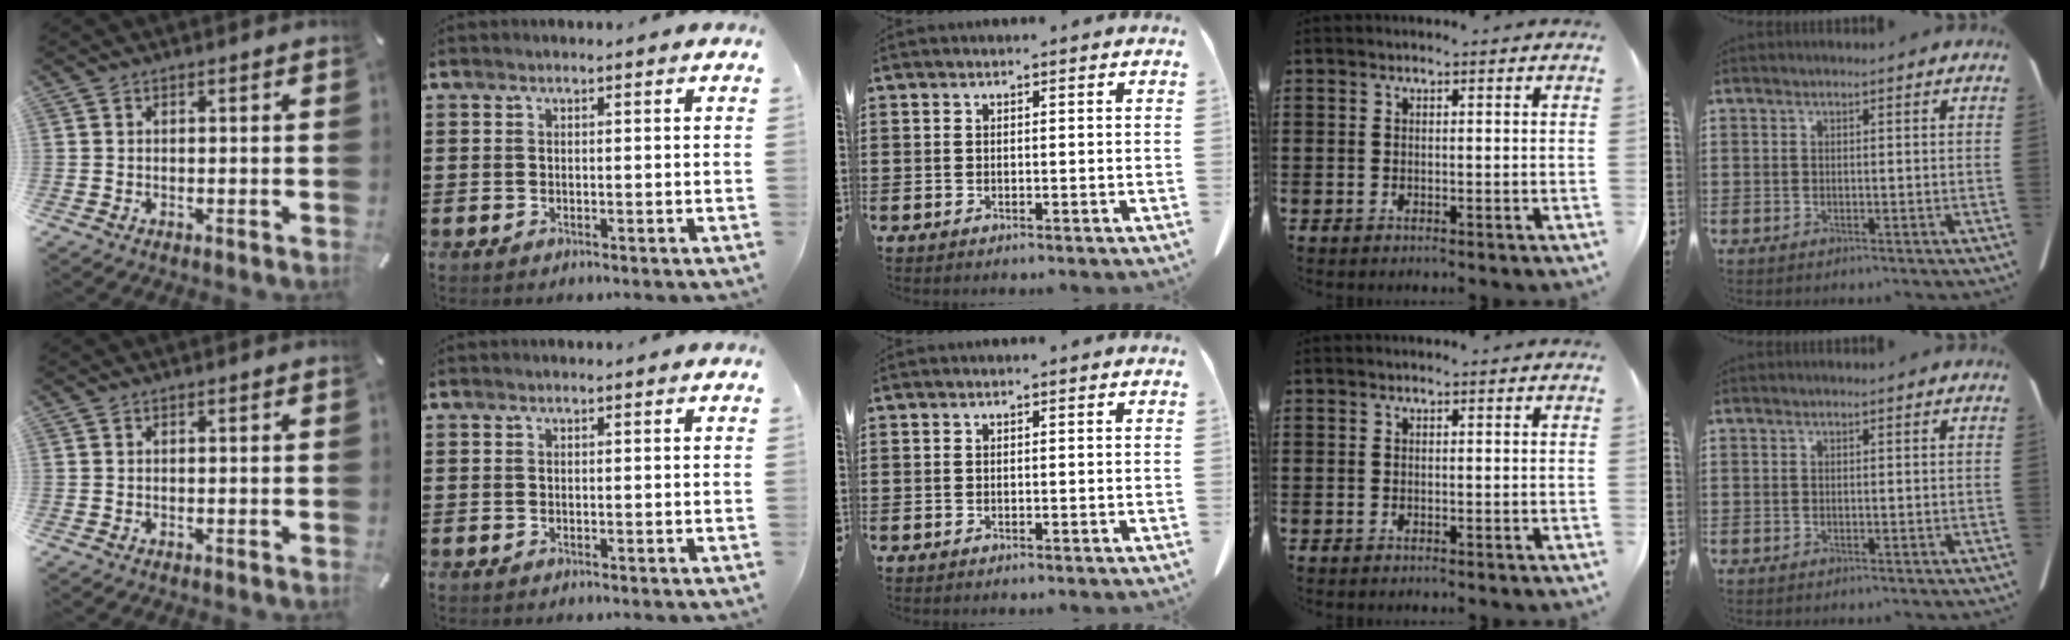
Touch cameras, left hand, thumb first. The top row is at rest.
{}